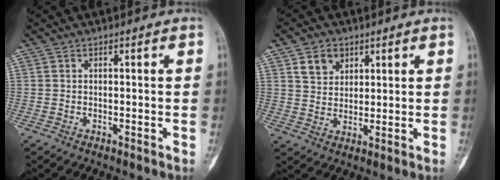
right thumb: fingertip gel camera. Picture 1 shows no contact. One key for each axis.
{"total": 5.7, "fx": 2.9, "fy": 4.3, "fz": 2.3, "tx": -0.018, "ty": -0.017, "tz": 0.056}